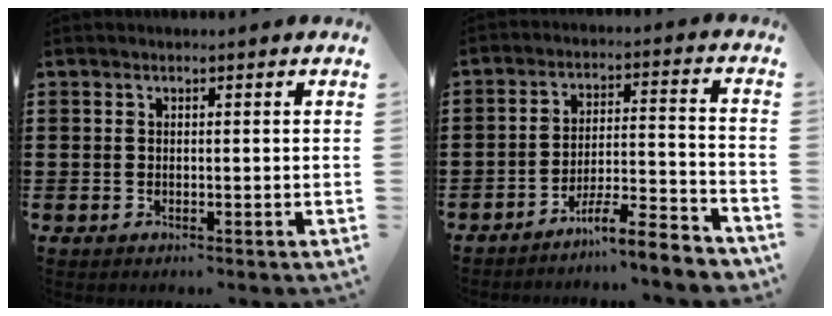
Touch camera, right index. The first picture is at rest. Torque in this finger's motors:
{"motor_torque": [1.09, 1.05, 0.13, 0.03]}